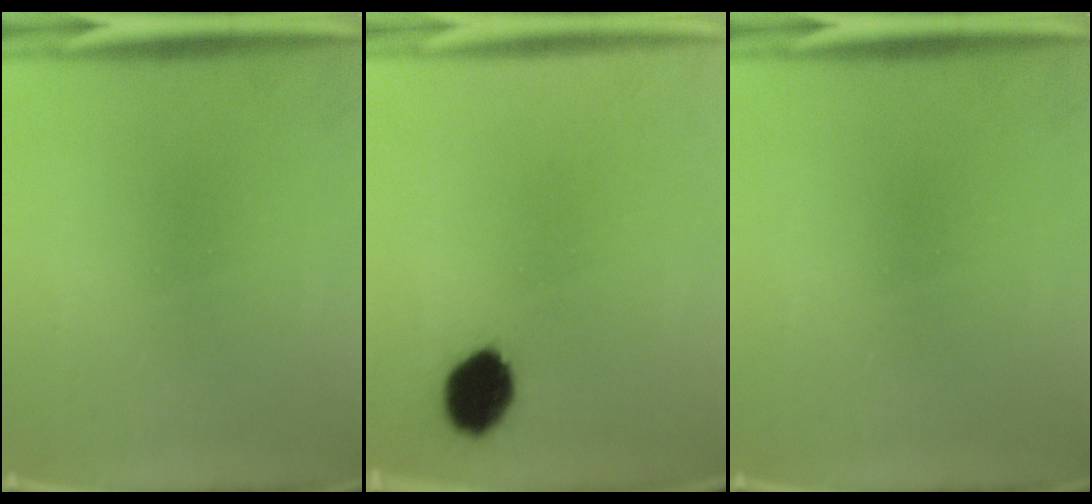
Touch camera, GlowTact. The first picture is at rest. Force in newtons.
{"total": 8.9}
{"total": 0.0}